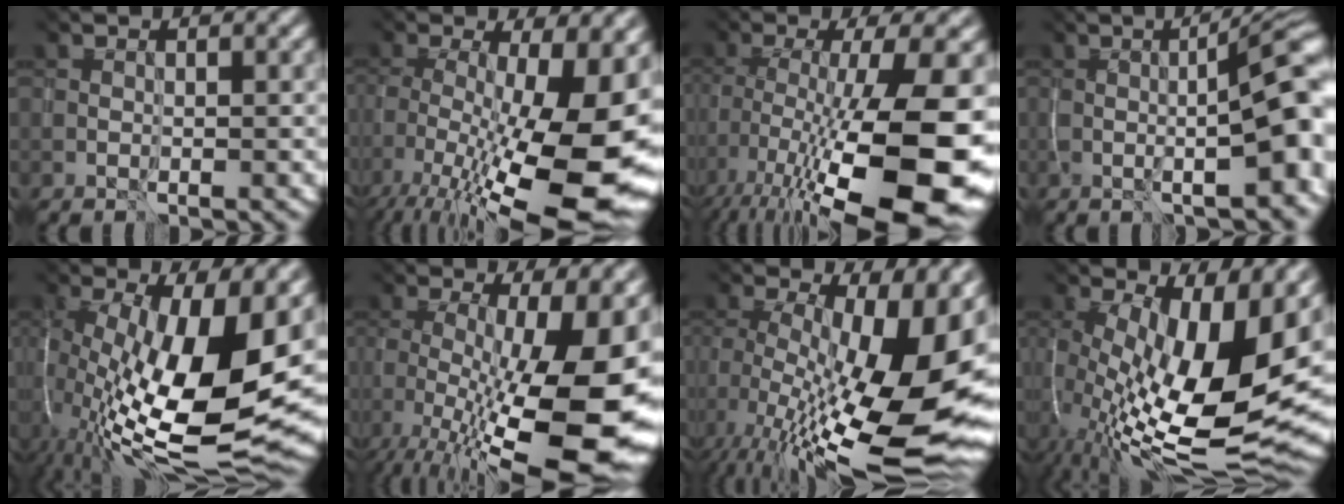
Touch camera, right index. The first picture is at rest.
{"total": 18.1, "force": [-6.5, 7.5, 15.2], "torque": [-0.236, -0.036, -0.063]}
{"total": 17.2, "force": [-7.0, 5.7, 14.6], "torque": [-0.243, -0.006, -0.089]}
{"total": 7.2, "force": [-1.3, 0.6, 7.1], "torque": [-0.085, 0.002, 0.002]}
{"total": 15.9, "force": [-0.4, 6.5, 14.5], "torque": [-0.259, -0.018, 0.022]}
{"total": 16.8, "force": [-4.8, 6.7, 14.7], "torque": [-0.220, -0.026, -0.043]}
{"total": 16.5, "force": [-2.8, 7.5, 14.4], "torque": [-0.195, -0.007, -0.013]}
{"total": 14.9, "force": [0.8, 6.7, 13.3], "torque": [-0.228, -0.013, 0.042]}